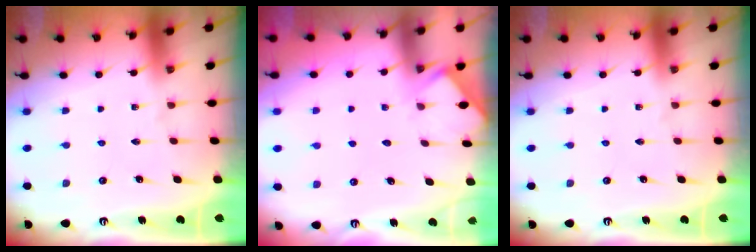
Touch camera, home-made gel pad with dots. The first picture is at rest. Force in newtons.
{"total": 3.8, "press": 3.7, "slide": 0.4}
{"total": 0.0}